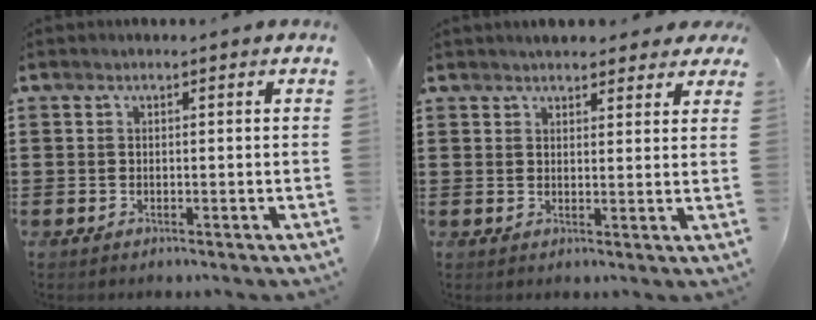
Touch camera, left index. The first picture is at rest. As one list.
[{"total": 3.1, "force": [3.0, 0.8, 0.7], "torque": [-0.013, -0.004, 0.054]}]